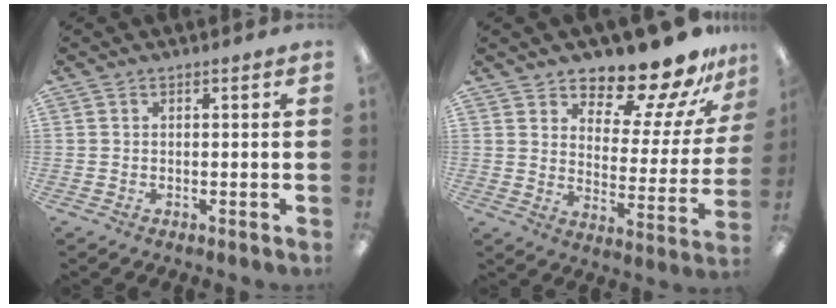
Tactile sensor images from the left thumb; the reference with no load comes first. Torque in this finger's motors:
{"motor_torque": [0.32, 0.43, 0.21, -0.14, 0.06]}